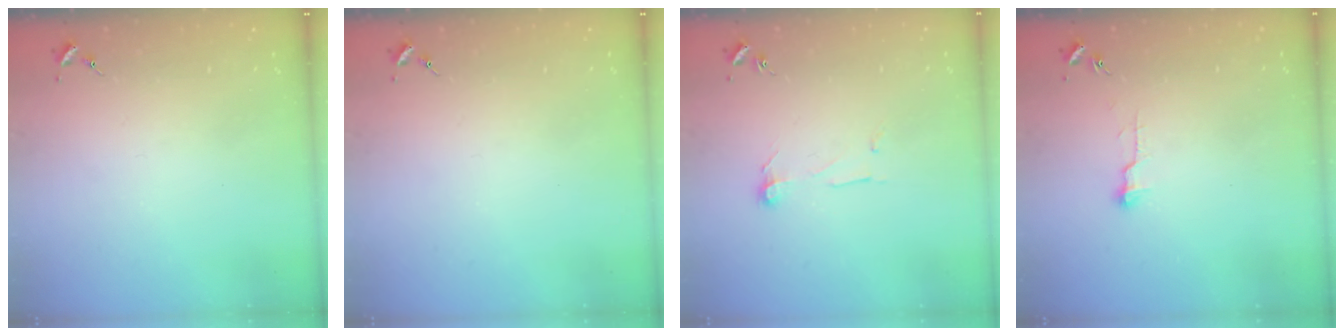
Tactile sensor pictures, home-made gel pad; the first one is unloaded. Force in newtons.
{"total": 0.0}
{"total": 6.4, "press": 6.4, "slide": 0.3}
{"total": 6.8, "press": 6.8, "slide": 0.7}